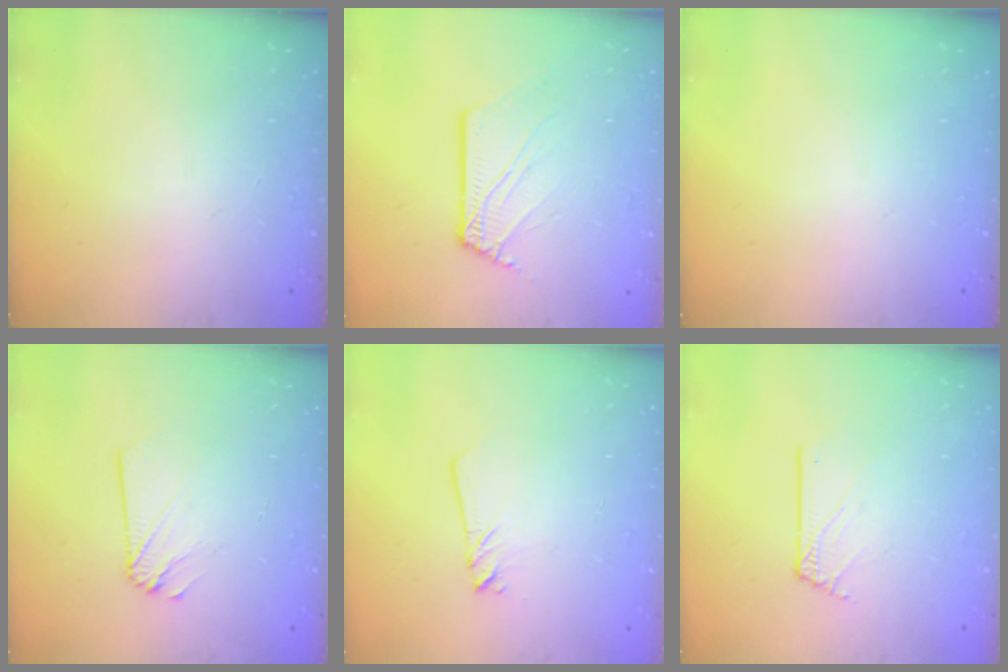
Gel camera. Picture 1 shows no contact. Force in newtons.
{"total": 3.3, "press": 3.2, "slide": 0.3}
{"total": 0.0}
{"total": 2.2, "press": 2.2, "slide": 0.1}
{"total": 2.0, "press": 2.0, "slide": 0.1}
{"total": 1.6, "press": 1.6, "slide": 0.2}